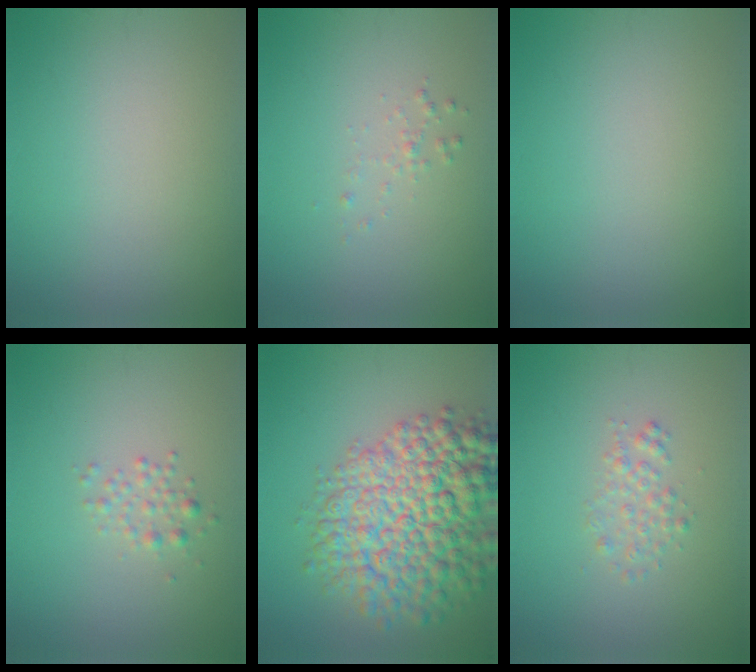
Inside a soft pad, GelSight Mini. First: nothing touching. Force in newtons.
{"total": 0.7, "press": 0.7, "slide": 0.1}
{"total": 0.0}
{"total": 1.4, "press": 1.4, "slide": 0.1}
{"total": 10.8, "press": 10.8, "slide": 0.4}
{"total": 1.5, "press": 1.5, "slide": 0.0}